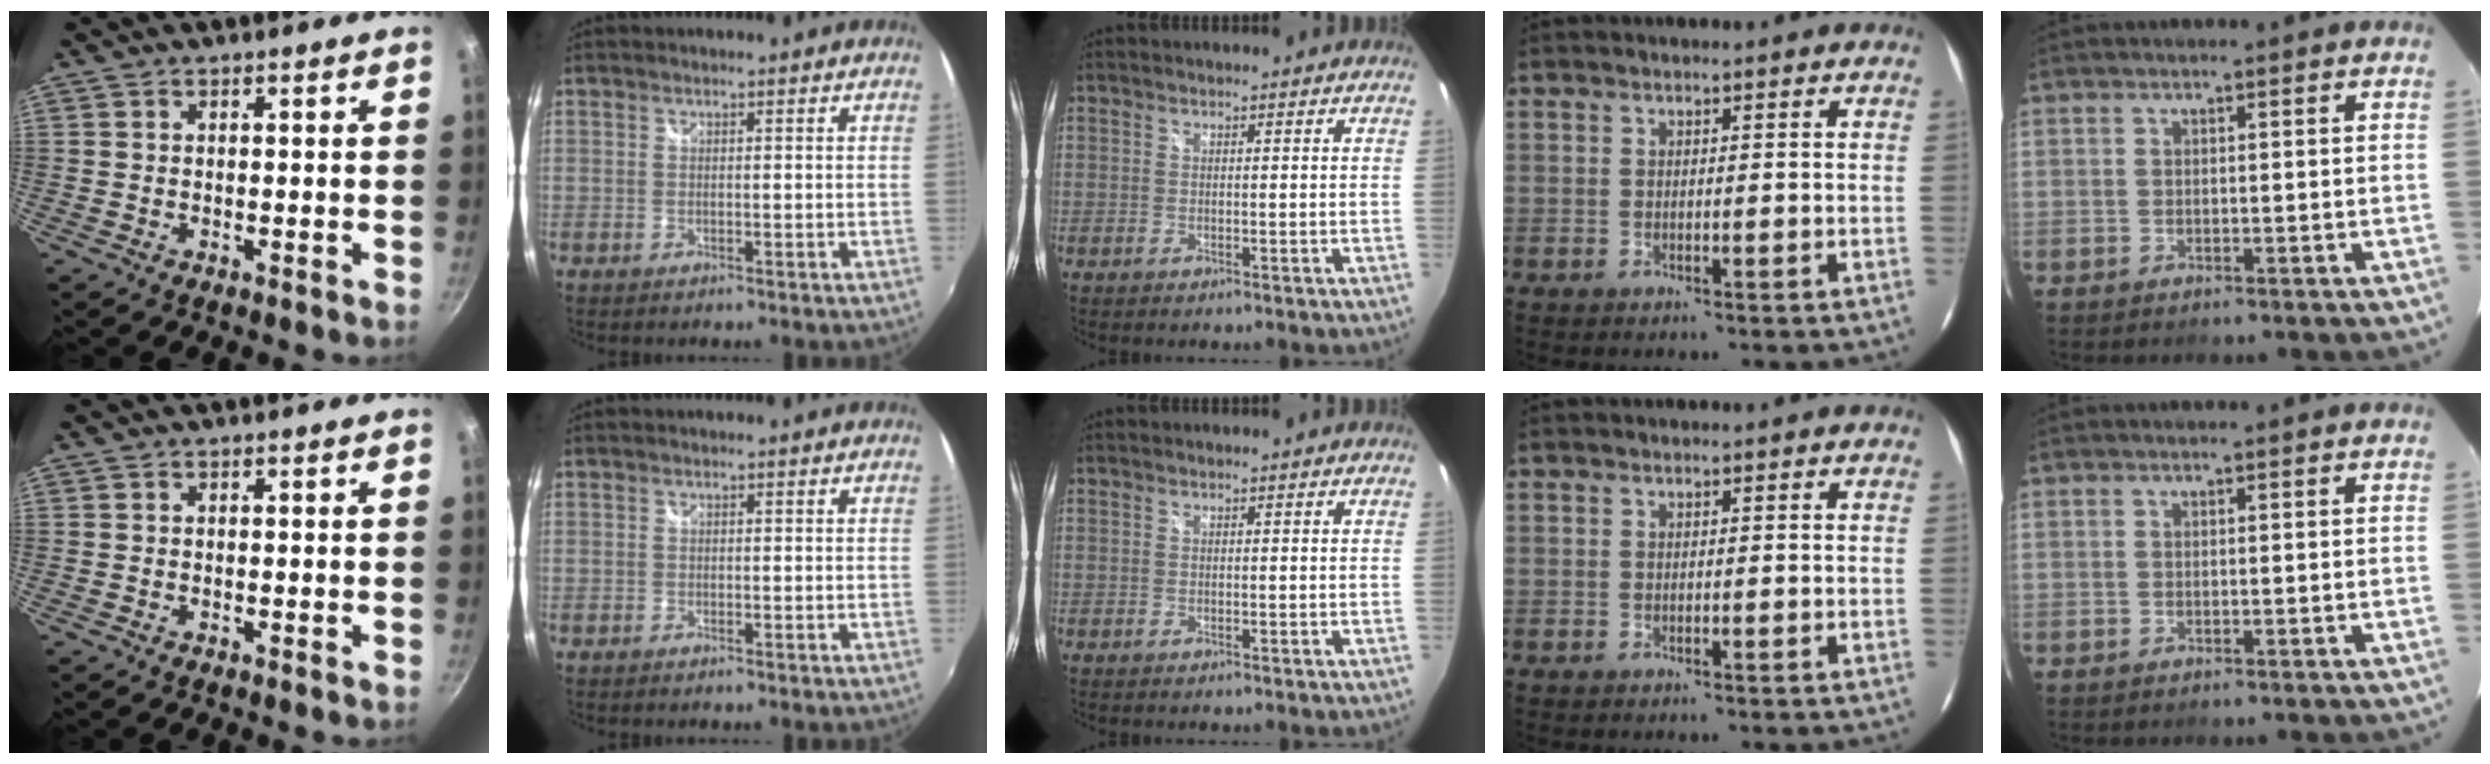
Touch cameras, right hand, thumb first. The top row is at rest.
{}